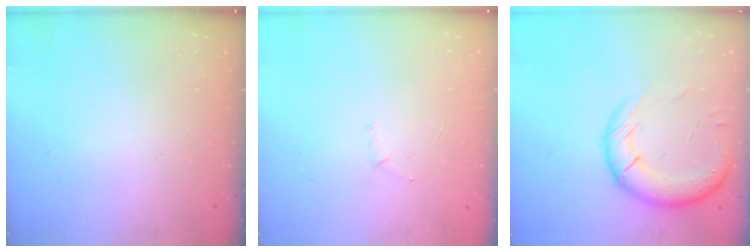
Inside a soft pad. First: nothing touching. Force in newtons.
{"total": 2.9, "press": 2.8, "slide": 0.8}
{"total": 19.3, "press": 18.8, "slide": 4.3}